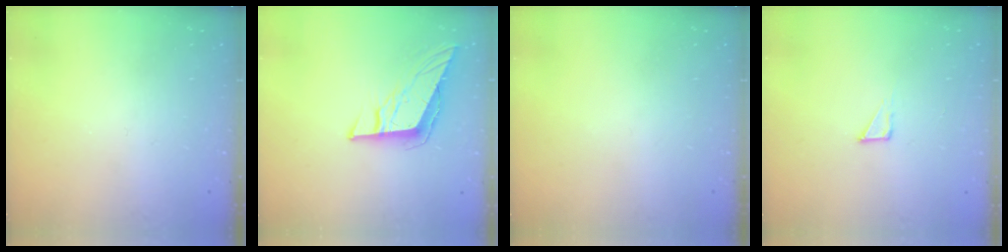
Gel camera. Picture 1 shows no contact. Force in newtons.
{"total": 10.2, "press": 10.0, "slide": 1.6}
{"total": 0.0}
{"total": 2.3, "press": 2.3, "slide": 0.1}